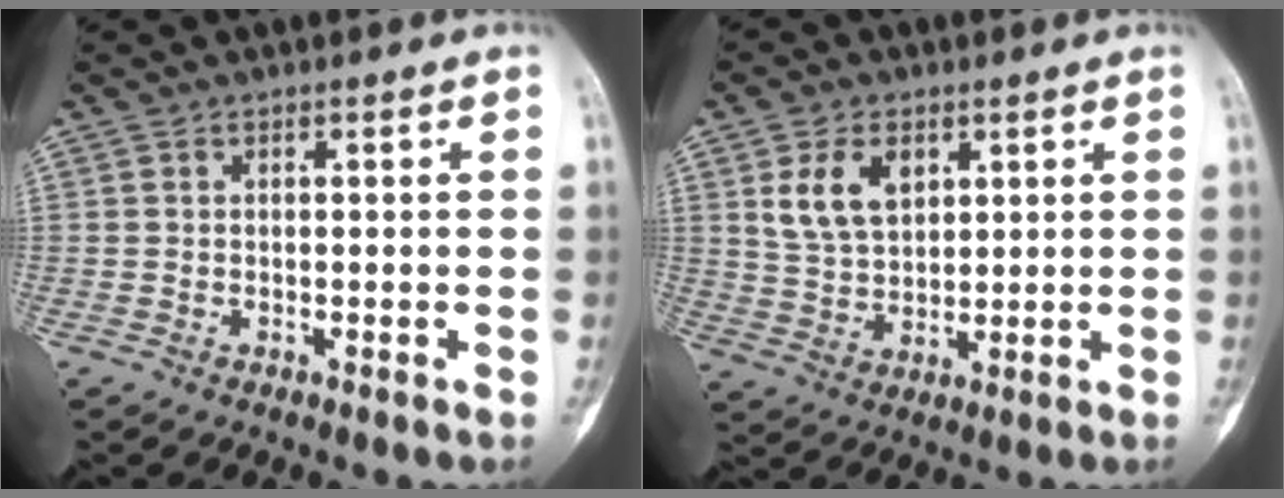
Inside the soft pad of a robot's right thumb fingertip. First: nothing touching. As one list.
[{"total": 8.5, "force": [3.3, 5.4, 5.6], "torque": [-0.089, -0.012, 0.071]}]